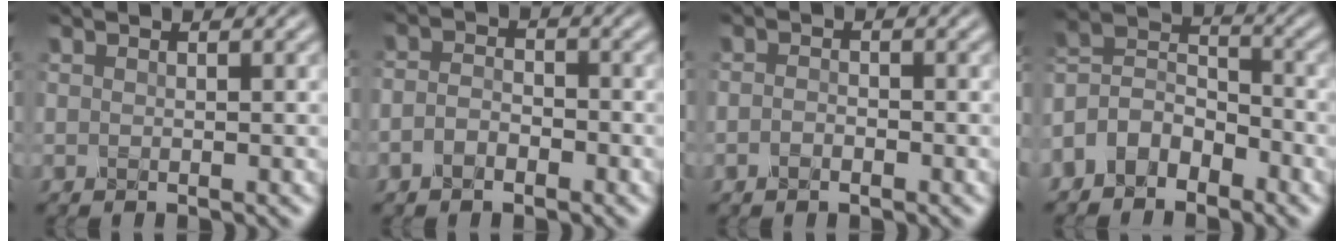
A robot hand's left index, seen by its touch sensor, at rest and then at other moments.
{"total": 2.2, "force": [-1.2, 1.4, 1.3], "torque": [-0.026, 0.003, -0.029]}
{"total": 1.1, "force": [-0.6, 0.6, 0.7], "torque": [-0.016, 0.000, -0.014]}
{"total": 5.2, "force": [-3.3, 3.2, 2.5], "torque": [-0.048, 0.008, -0.078]}